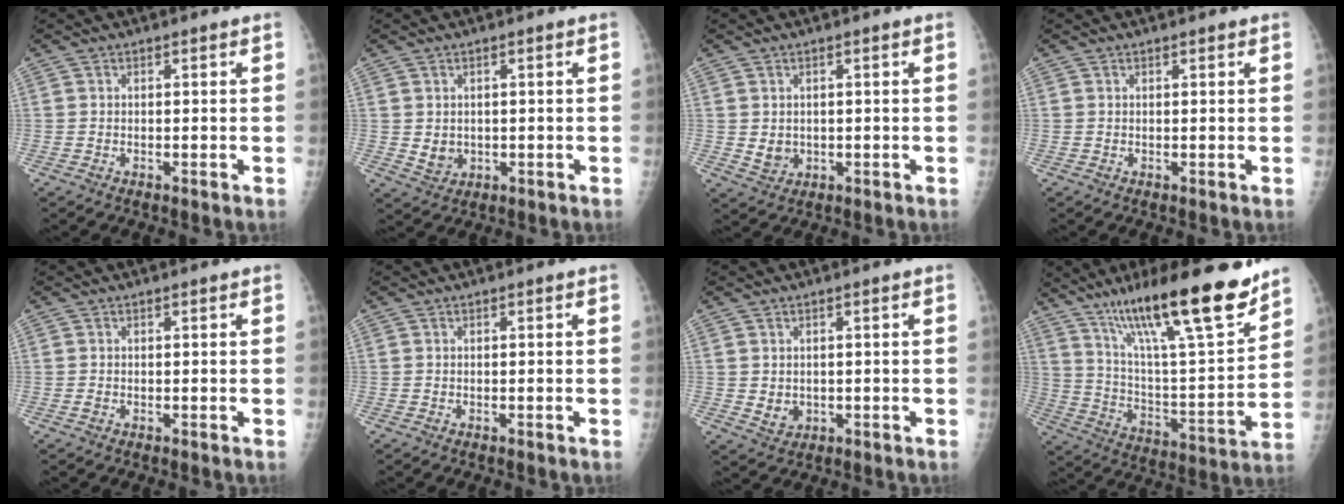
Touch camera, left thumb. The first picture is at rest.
{"total": 3.1, "force": [0.2, 2.6, 1.6], "torque": [-0.019, -0.006, 0.016]}
{"total": 3.0, "force": [0.2, 2.6, 1.5], "torque": [-0.017, -0.005, 0.015]}
{"total": 0.6, "force": [0.4, 0.2, 0.3], "torque": [-0.005, -0.001, 0.007]}
{"total": 0.6, "force": [0.0, 0.4, 0.4], "torque": [-0.009, -0.001, 0.002]}
{"total": 0.0}
{"total": 2.8, "force": [0.1, 2.4, 1.5], "torque": [-0.018, -0.004, 0.012]}
{"total": 25.1, "force": [17.3, 4.2, 17.6], "torque": [-0.270, -0.073, 0.294]}